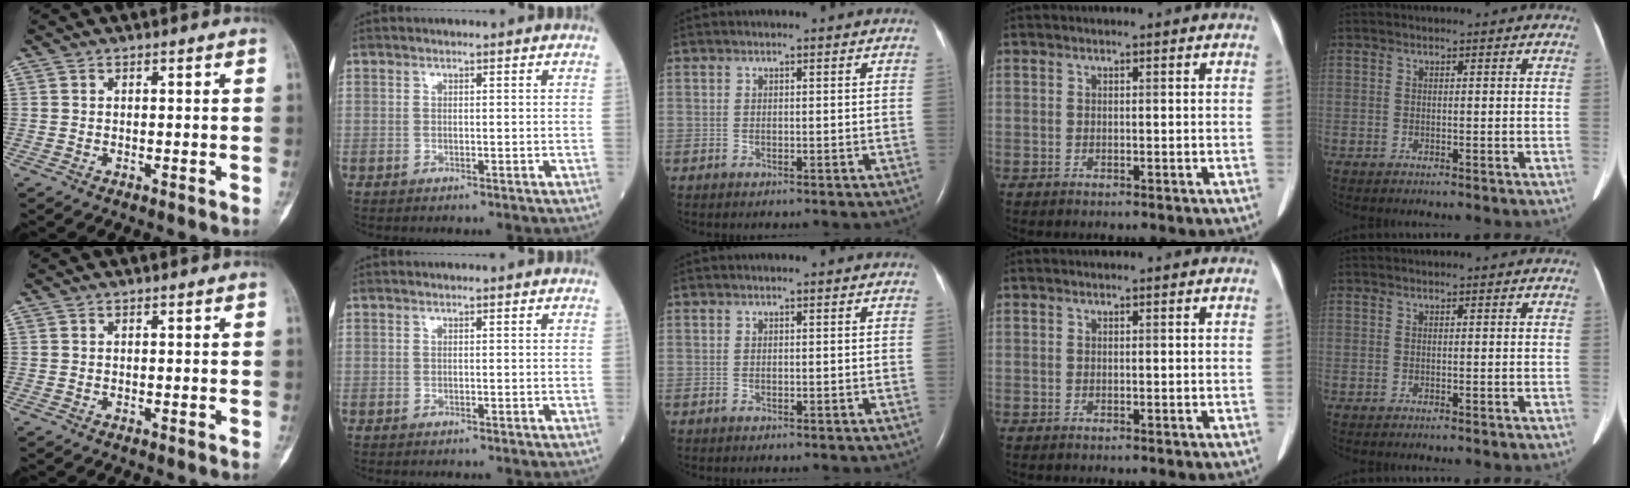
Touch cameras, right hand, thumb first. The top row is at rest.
{}